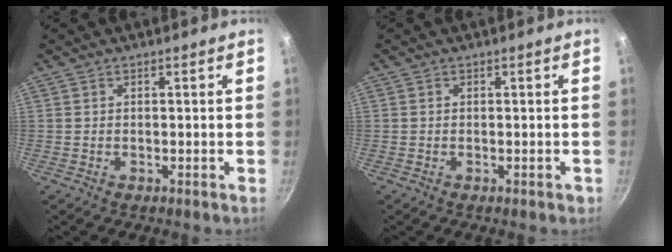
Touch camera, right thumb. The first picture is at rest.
{"total": 0.8, "force": [-0.2, 0.6, 0.5], "torque": [-0.003, 0.002, -0.004]}